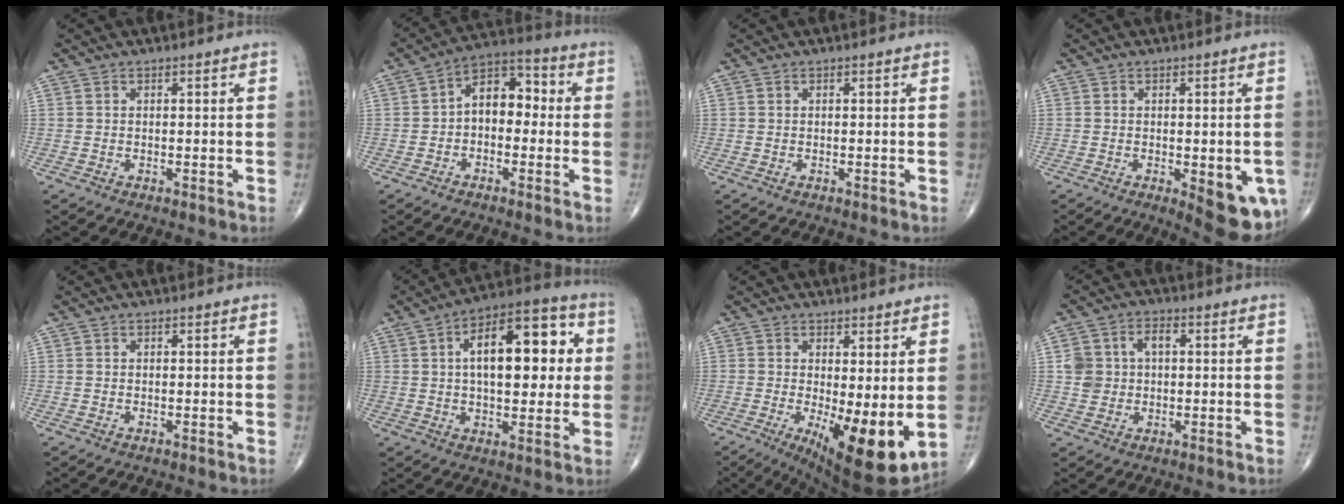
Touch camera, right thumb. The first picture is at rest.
{"total": 8.9, "force": [-0.4, 5.8, 6.7], "torque": [-0.076, 0.037, -0.024]}
{"total": 0.0}
{"total": 9.7, "force": [-2.8, 3.6, 8.5], "torque": [-0.084, -0.012, -0.028]}
{"total": 0.0}
{"total": 18.3, "force": [3.4, 8.9, 15.7], "torque": [-0.200, 0.018, 0.044]}
{"total": 12.4, "force": [-1.3, 3.9, 11.7], "torque": [-0.172, -0.030, -0.008]}
{"total": 6.5, "force": [0.8, 5.0, 4.0], "torque": [-0.062, 0.016, 0.016]}